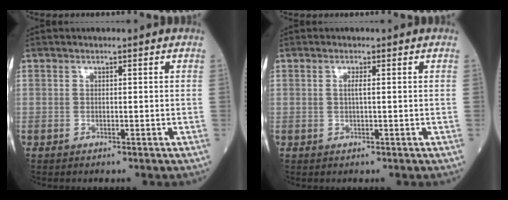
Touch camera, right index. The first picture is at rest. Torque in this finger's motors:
{"motor_torque": [-0.07, 0.01, -0.06, 0.00]}